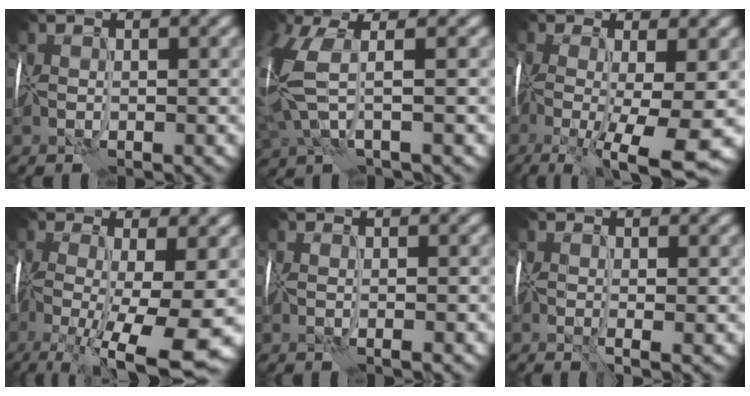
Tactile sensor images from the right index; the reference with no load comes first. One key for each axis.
{"total": 4.9, "fx": 1.2, "fy": 2.0, "fz": 4.3, "tx": -0.138, "ty": 0.000, "tz": 0.012}
{"total": 10.8, "fx": -4.5, "fy": 3.0, "fz": 9.4, "tx": -0.191, "ty": -0.016, "tz": -0.073}
{"total": 12.7, "fx": -4.7, "fy": 4.1, "fz": 11.1, "tx": -0.221, "ty": -0.013, "tz": -0.076}
{"total": 1.3, "fx": -0.3, "fy": 0.4, "fz": 1.2, "tx": -0.013, "ty": -0.001, "tz": -0.004}
{"total": 1.7, "fx": -0.5, "fy": 0.4, "fz": 1.6, "tx": -0.034, "ty": -0.006, "tz": -0.014}